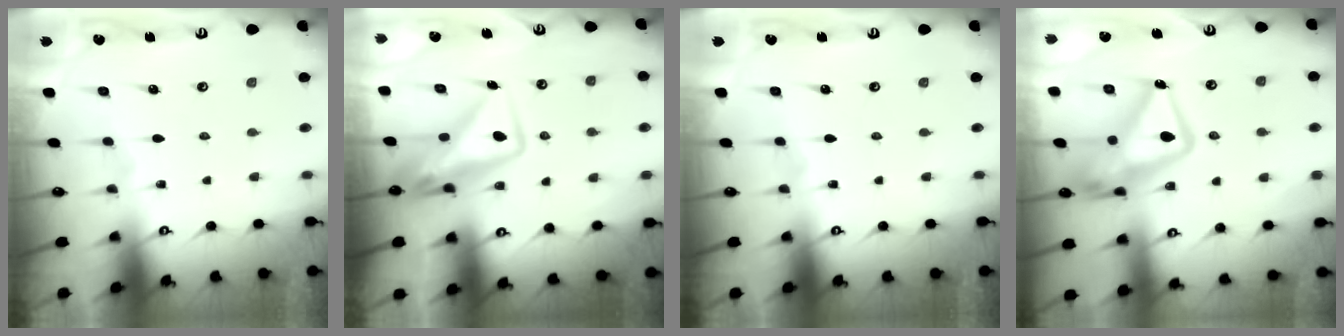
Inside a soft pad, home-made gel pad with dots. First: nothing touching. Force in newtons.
{"total": 12.3, "press": 12.2, "slide": 1.0}
{"total": 0.0}
{"total": 17.5, "press": 17.4, "slide": 1.6}